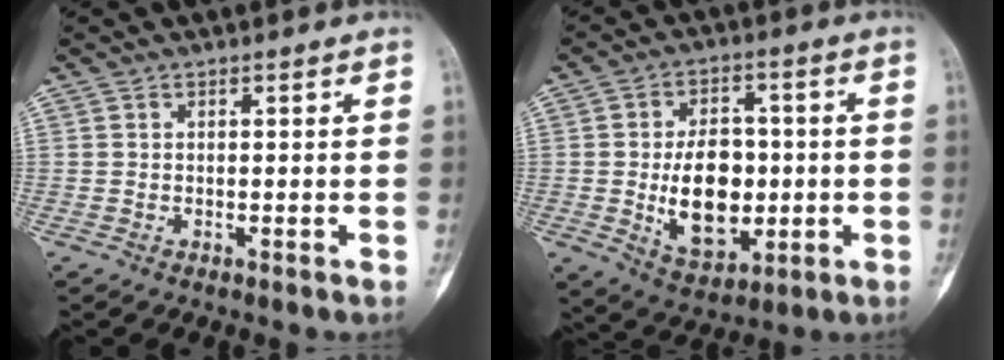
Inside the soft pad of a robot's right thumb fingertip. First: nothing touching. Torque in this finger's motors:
{"motor_torque": [0.67, 1.77, 1.41, 0.11, 0.32]}